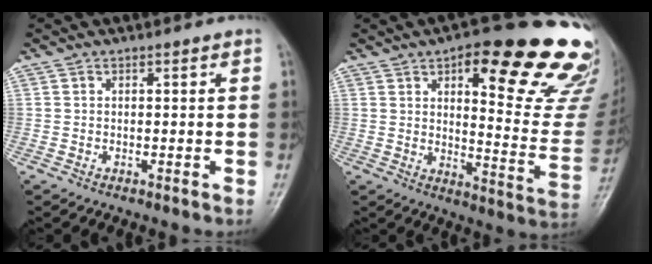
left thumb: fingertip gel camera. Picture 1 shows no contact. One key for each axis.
{"total": 25.9, "fx": 14.7, "fy": 8.0, "fz": 19.8, "tx": -0.207, "ty": -0.065, "tz": 0.191}